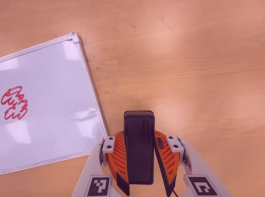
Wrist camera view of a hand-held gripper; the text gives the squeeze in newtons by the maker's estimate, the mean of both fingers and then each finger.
{"total": 7.9, "left": 6.1, "right": 9.8}